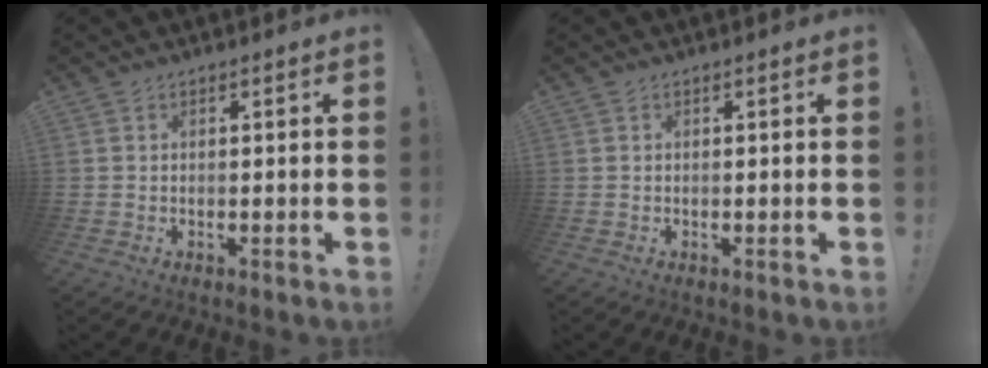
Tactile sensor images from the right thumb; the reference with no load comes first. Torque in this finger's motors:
{"motor_torque": [0.01, -0.01, 0.03, -0.07, 0.00]}